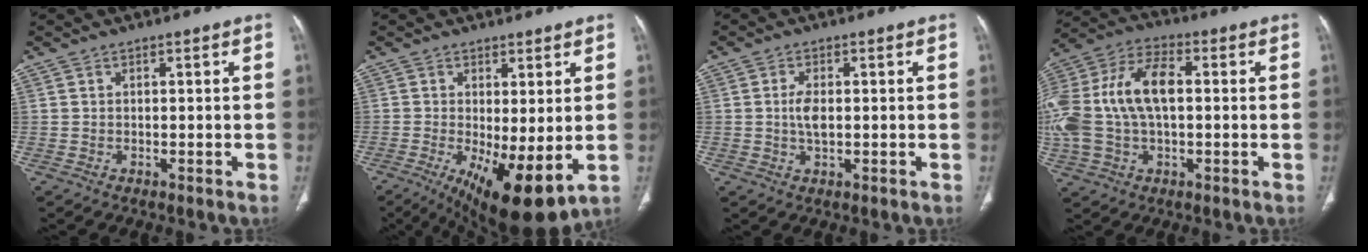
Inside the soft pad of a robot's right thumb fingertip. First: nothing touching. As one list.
[{"total": 12.6, "force": [-2.6, 4.3, 11.6], "torque": [-0.182, -0.023, -0.021]}, {"total": 3.5, "force": [0.1, 1.7, 3.0], "torque": [-0.061, 0.000, 0.002]}, {"total": 19.4, "force": [1.1, 11.1, 15.9], "torque": [-0.358, 0.030, 0.018]}]